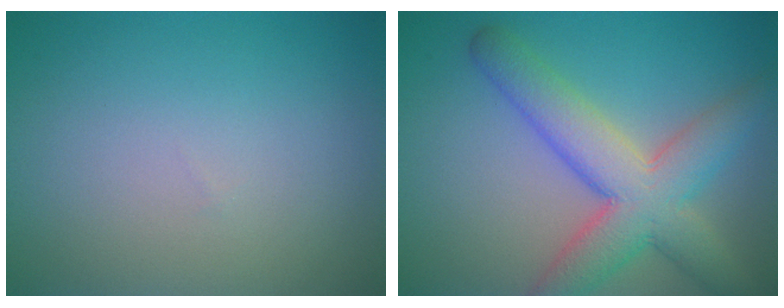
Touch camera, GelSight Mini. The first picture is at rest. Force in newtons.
{"total": 7.4, "press": 7.4, "slide": 0.2}